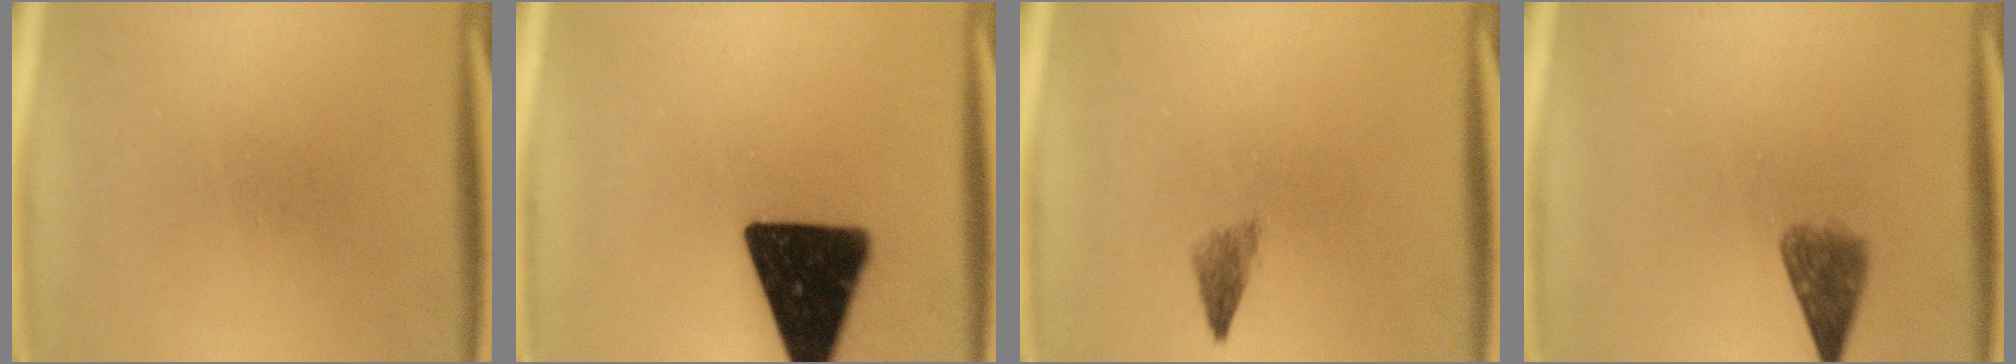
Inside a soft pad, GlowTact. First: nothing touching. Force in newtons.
{"total": 19.5}
{"total": 1.9}
{"total": 4.1}